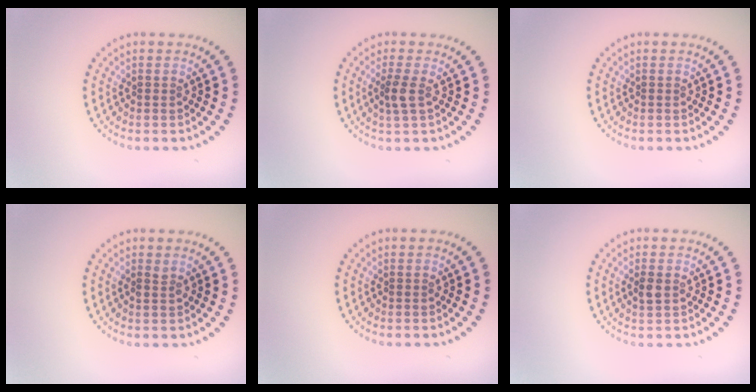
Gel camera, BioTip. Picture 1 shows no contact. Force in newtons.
{"total": 1.7, "press": 1.4, "slide": 1.0}
{"total": 0.0}
{"total": 0.6, "press": 0.6, "slide": 0.2}
{"total": 0.0}
{"total": 1.2, "press": 1.2, "slide": 0.1}